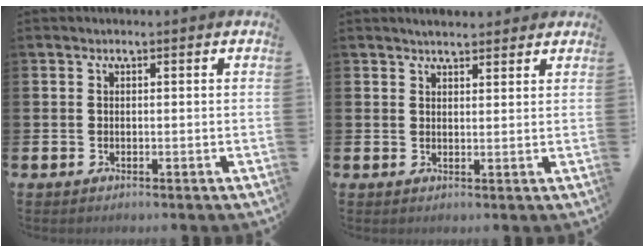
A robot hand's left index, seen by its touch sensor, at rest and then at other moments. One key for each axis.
{"total": 2.7, "fx": 2.6, "fy": 0.6, "fz": 0.3, "tx": -0.002, "ty": -0.008, "tz": 0.046}